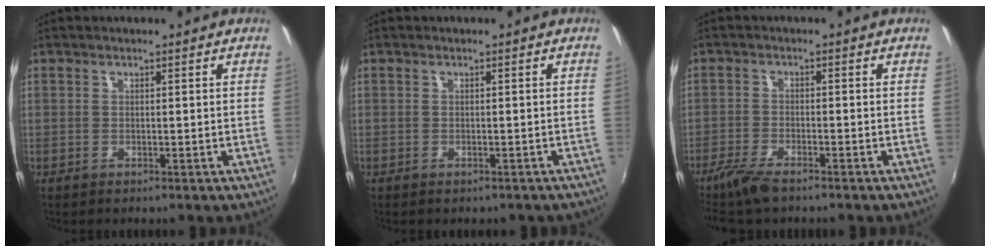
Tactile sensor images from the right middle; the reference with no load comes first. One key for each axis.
{"total": 2.5, "fx": -2.1, "fy": 1.1, "fz": 1.0, "tx": -0.016, "ty": -0.006, "tz": -0.021}
{"total": 6.2, "fx": -4.9, "fy": 1.4, "fz": 3.5, "tx": -0.095, "ty": -0.018, "tz": -0.097}